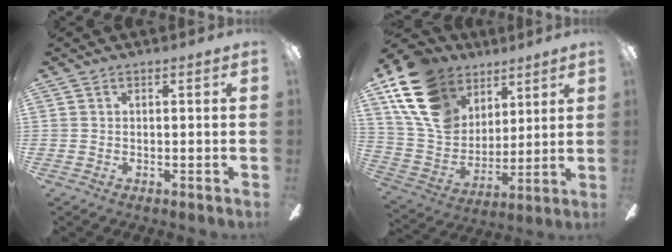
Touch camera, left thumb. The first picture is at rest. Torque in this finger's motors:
{"motor_torque": [0.51, 0.77, 1.69, -1.09, 0.51]}